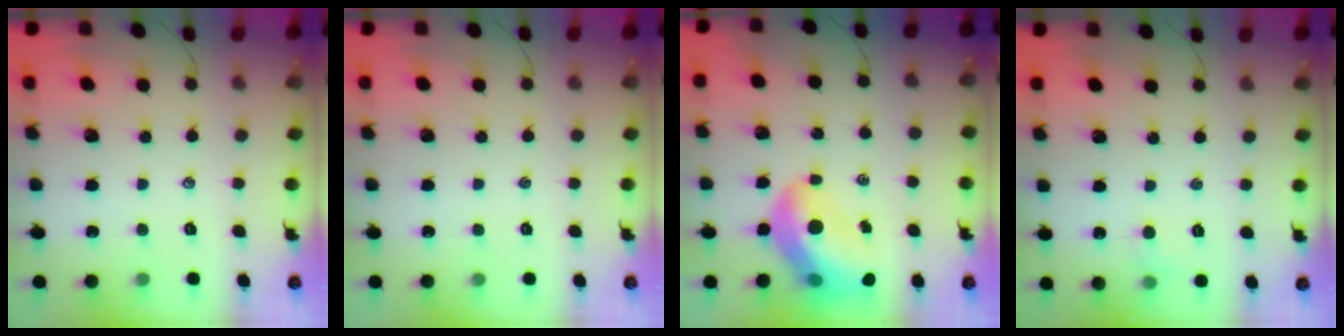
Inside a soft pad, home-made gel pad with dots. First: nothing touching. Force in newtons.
{"total": 0.0}
{"total": 13.3, "press": 12.8, "slide": 3.7}
{"total": 3.9, "press": 3.7, "slide": 1.2}